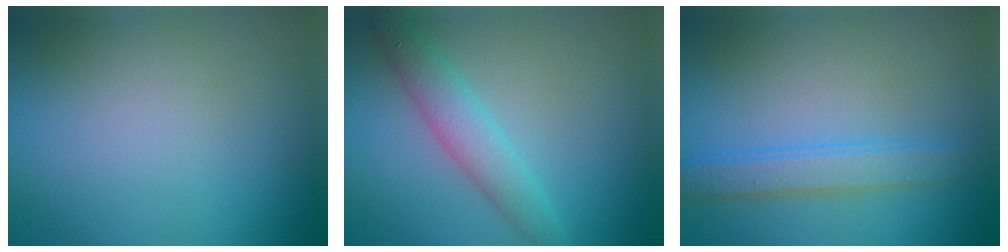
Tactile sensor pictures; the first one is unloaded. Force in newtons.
{"total": 3.2, "press": 3.2, "slide": 0.0}
{"total": 2.8, "press": 2.8, "slide": 0.0}